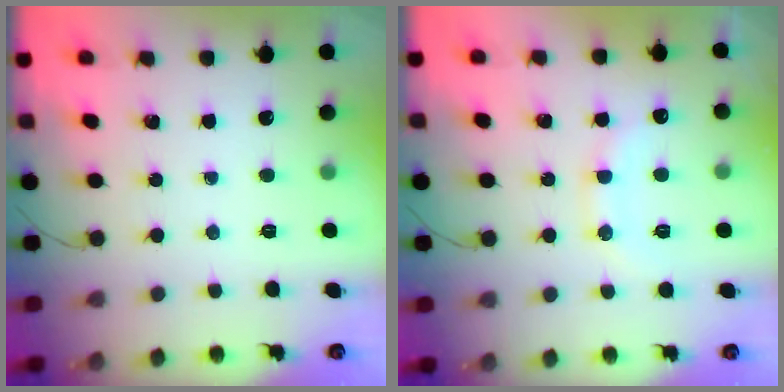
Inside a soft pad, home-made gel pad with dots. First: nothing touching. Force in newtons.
{"total": 11.1, "press": 11.1, "slide": 1.0}